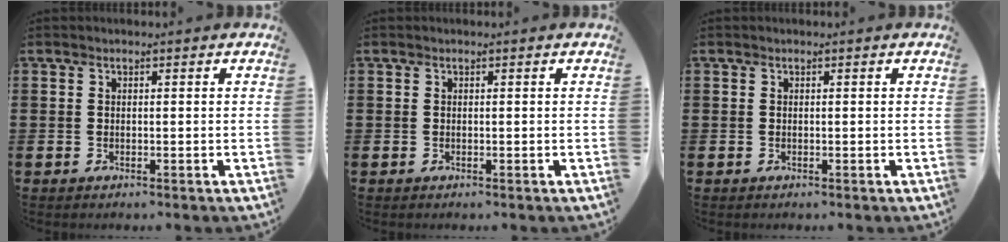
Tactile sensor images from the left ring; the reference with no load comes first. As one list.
[{"total": 0.0}, {"total": 0.0}]